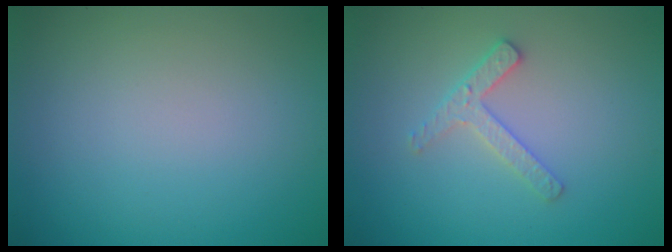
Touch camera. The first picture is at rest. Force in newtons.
{"total": 2.3, "press": 2.2, "slide": 0.4}